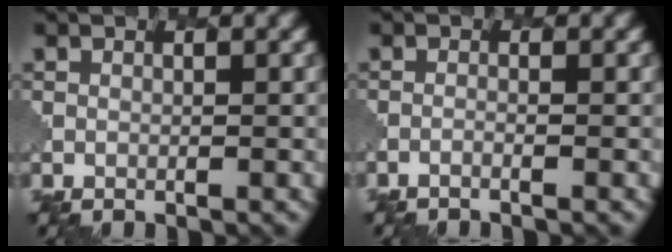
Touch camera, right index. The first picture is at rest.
{"total": 0.9, "force": [-0.7, 0.2, 0.5], "torque": [0.000, -0.004, -0.023]}